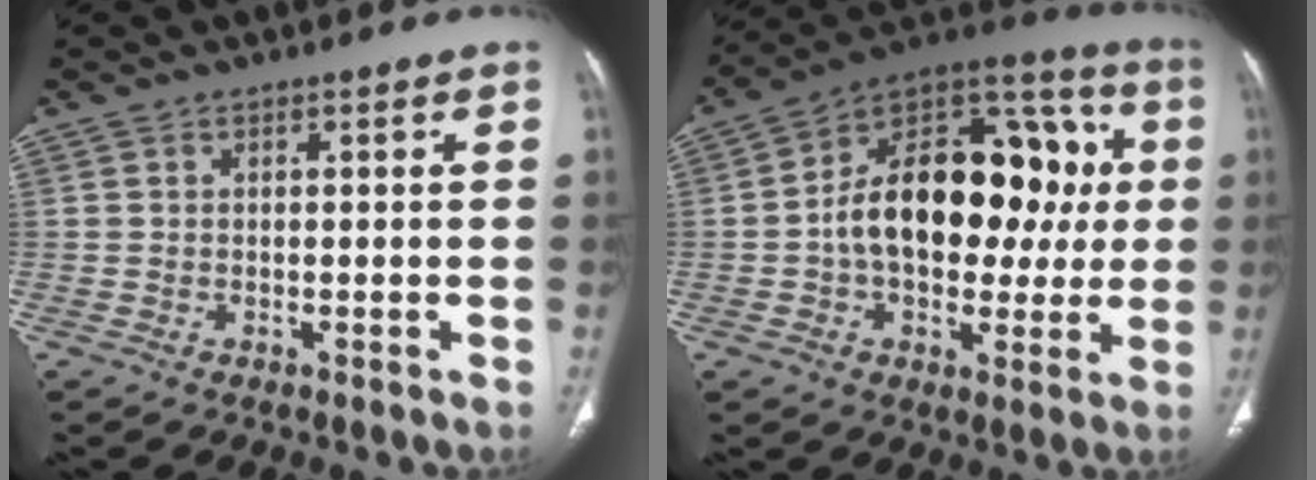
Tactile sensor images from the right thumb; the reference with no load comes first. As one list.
[{"total": 24.8, "force": [1.1, 15.3, 19.5], "torque": [-0.265, 0.043, 0.014]}]